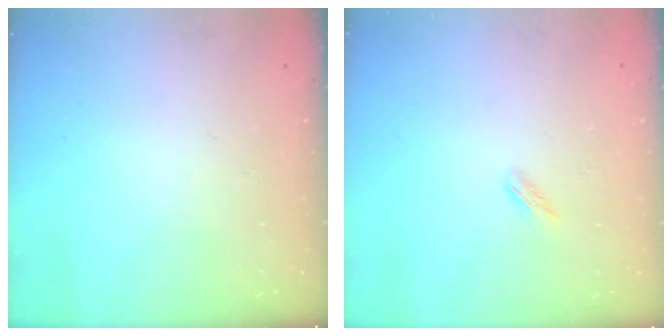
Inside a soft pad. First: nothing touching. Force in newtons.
{"total": 1.7, "press": 1.5, "slide": 0.6}